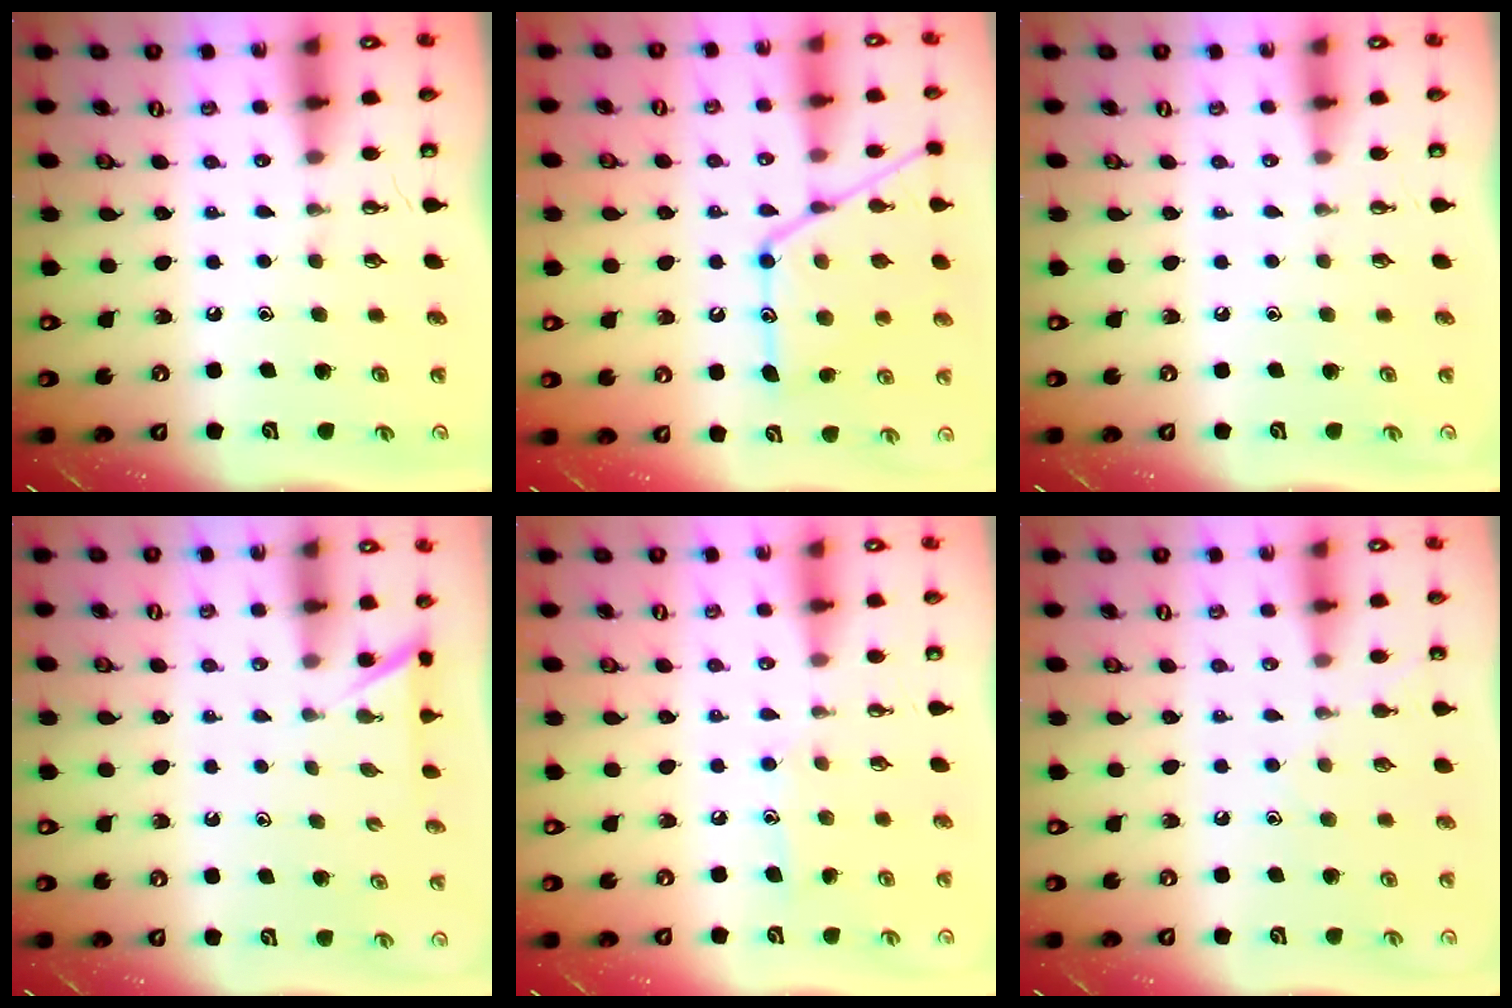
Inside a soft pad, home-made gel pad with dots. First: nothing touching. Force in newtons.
{"total": 17.3, "press": 17.3, "slide": 1.3}
{"total": 0.0}
{"total": 1.6, "press": 1.6, "slide": 0.2}
{"total": 7.0, "press": 7.0, "slide": 0.1}
{"total": 5.9, "press": 5.9, "slide": 0.4}